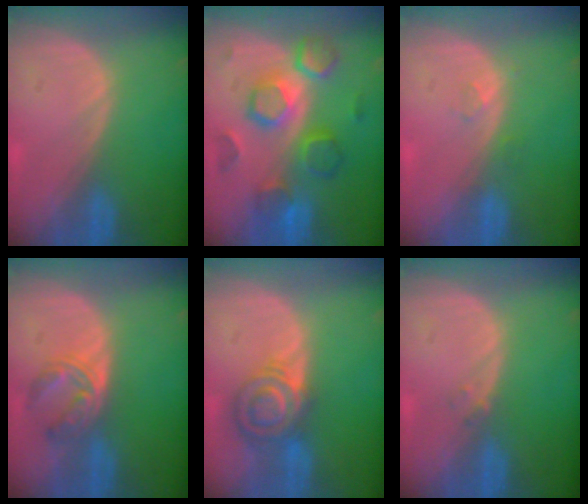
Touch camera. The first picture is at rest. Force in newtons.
{"total": 9.5, "press": 9.5, "slide": 0.4}
{"total": 1.4, "press": 1.3, "slide": 0.6}
{"total": 5.5, "press": 4.9, "slide": 2.6}
{"total": 6.9, "press": 6.4, "slide": 2.5}
{"total": 0.9, "press": 0.9, "slide": 0.2}